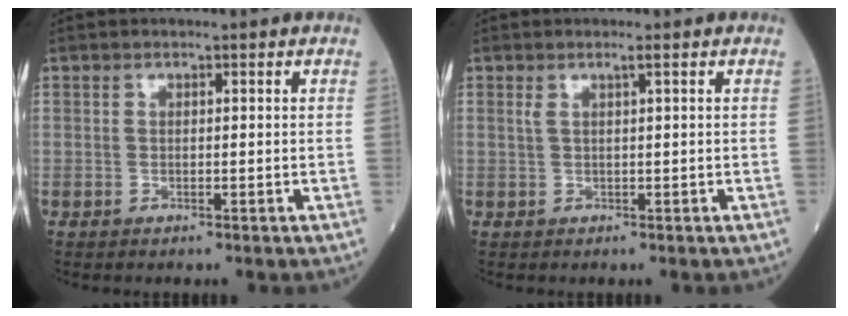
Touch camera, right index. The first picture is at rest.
{"total": 1.2, "force": [0.6, -0.2, 1.0], "torque": [-0.027, 0.004, 0.014]}